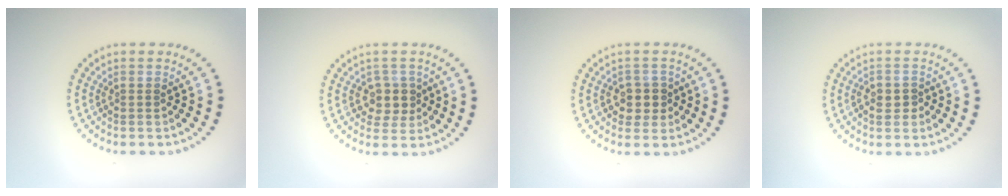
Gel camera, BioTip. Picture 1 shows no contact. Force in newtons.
{"total": 2.5, "press": 2.3, "slide": 1.1}
{"total": 2.5, "press": 2.3, "slide": 0.9}
{"total": 1.4, "press": 1.4, "slide": 0.4}